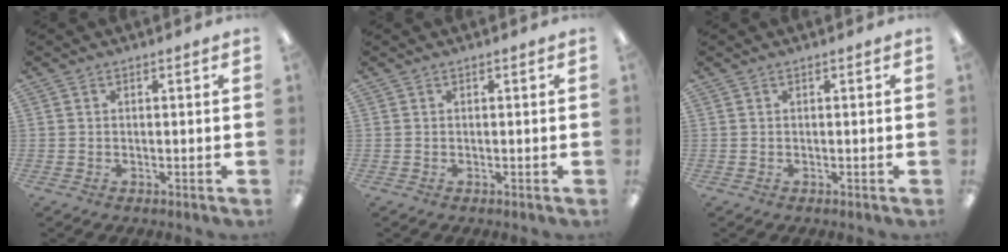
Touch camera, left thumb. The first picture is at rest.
{"total": 0.0}
{"total": 0.0}